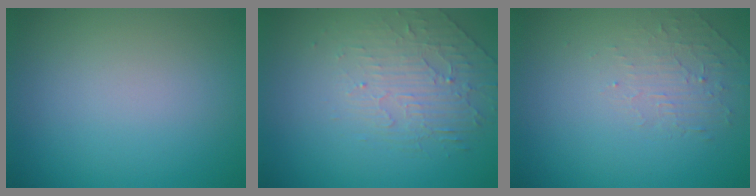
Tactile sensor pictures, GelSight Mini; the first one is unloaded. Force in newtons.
{"total": 2.2, "press": 1.5, "slide": 1.7}
{"total": 1.8, "press": 0.5, "slide": 1.7}